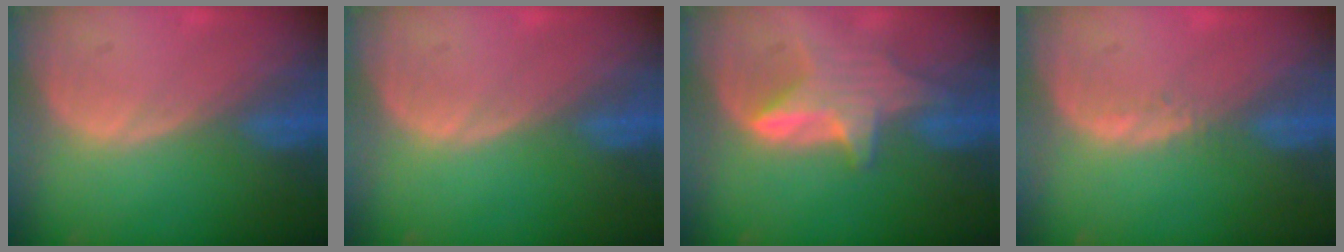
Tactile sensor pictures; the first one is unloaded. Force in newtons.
{"total": 0.0}
{"total": 6.1, "press": 6.1, "slide": 0.1}
{"total": 0.9, "press": 0.8, "slide": 0.4}